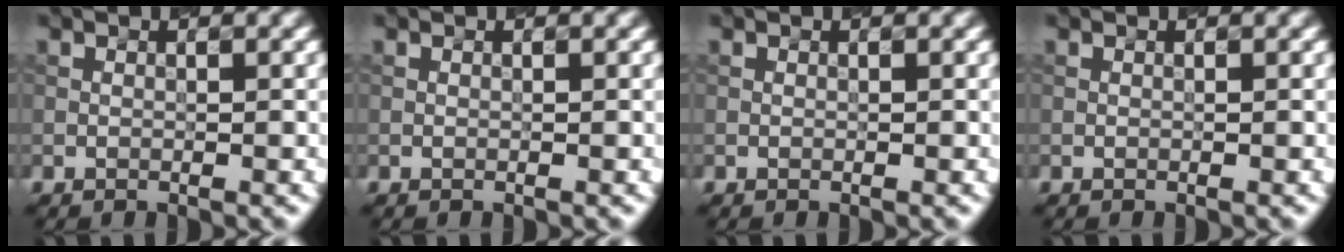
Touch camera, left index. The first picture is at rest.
{"total": 0.0}
{"total": 0.0}
{"total": 0.0}